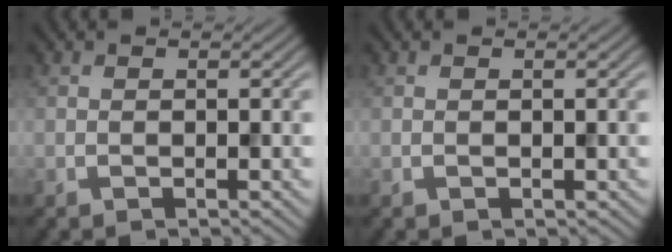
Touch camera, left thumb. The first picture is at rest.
{"total": 0.0}